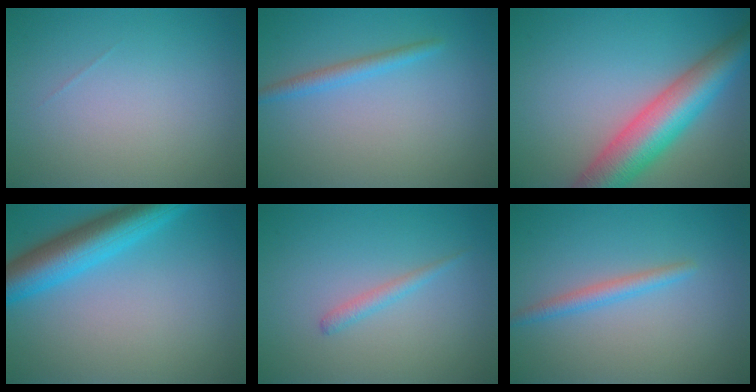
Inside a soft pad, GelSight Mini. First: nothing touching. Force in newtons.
{"total": 1.7, "press": 1.7, "slide": 0.1}
{"total": 8.4, "press": 8.4, "slide": 0.4}
{"total": 6.7, "press": 6.7, "slide": 0.4}
{"total": 1.2, "press": 1.1, "slide": 0.1}
{"total": 1.8, "press": 1.8, "slide": 0.0}